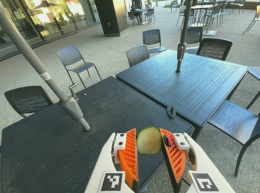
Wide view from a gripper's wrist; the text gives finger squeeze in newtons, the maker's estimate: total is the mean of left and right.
{"total": 4.3, "left": 3.9, "right": 4.7}